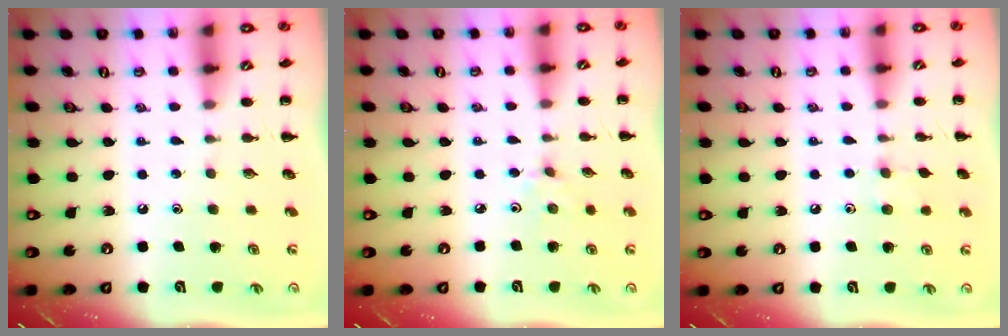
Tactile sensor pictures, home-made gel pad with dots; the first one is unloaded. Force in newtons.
{"total": 2.0, "press": 1.9, "slide": 0.7}
{"total": 5.7, "press": 5.4, "slide": 2.0}